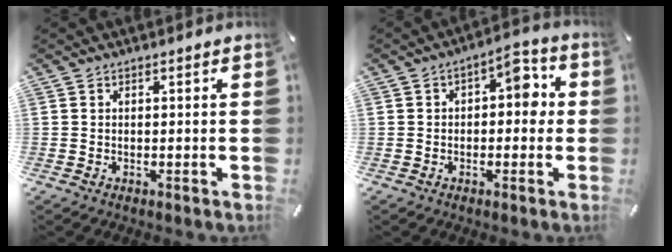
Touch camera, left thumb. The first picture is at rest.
{"total": 6.9, "force": [0.5, 4.3, 5.5], "torque": [-0.057, 0.000, -0.004]}